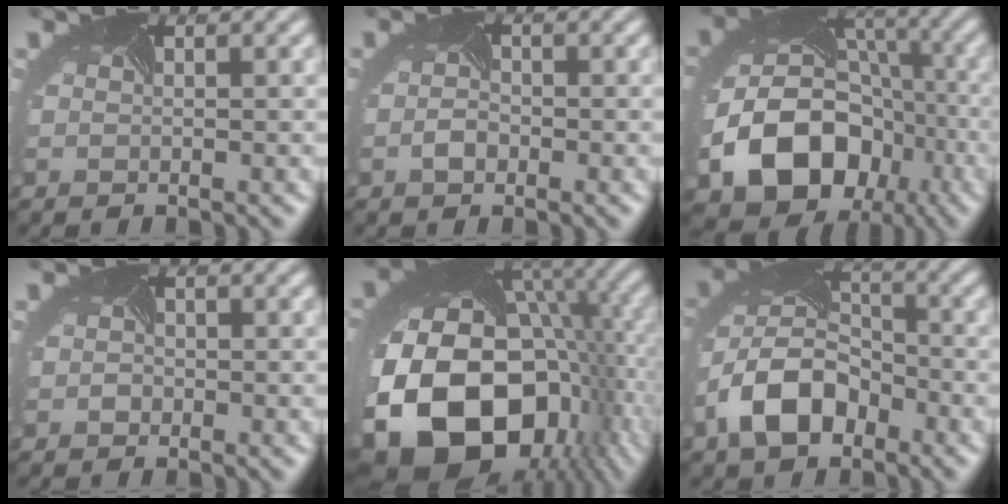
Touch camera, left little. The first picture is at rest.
{"total": 1.3, "force": [-0.8, 0.7, 0.6], "torque": [-0.018, -0.005, -0.016]}
{"total": 16.1, "force": [-6.1, 12.6, 8.1], "torque": [-0.149, -0.041, -0.097]}
{"total": 0.8, "force": [-0.3, 0.7, 0.1], "torque": [-0.002, -0.006, -0.010]}
{"total": 20.8, "force": [-4.9, 15.0, 13.5], "torque": [-0.293, -0.081, -0.046]}
{"total": 7.1, "force": [-3.6, 4.4, 4.2], "torque": [-0.088, -0.002, -0.074]}